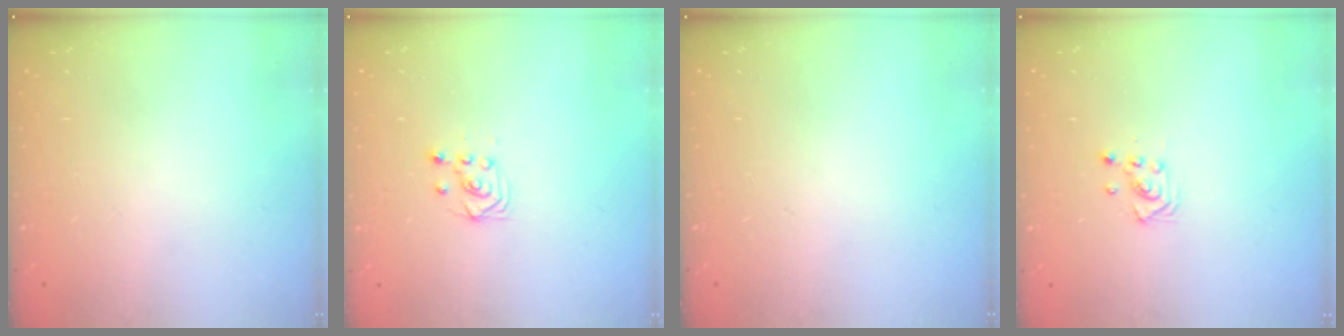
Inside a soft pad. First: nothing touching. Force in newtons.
{"total": 2.5, "press": 2.2, "slide": 1.2}
{"total": 0.0}
{"total": 2.9, "press": 2.8, "slide": 0.3}